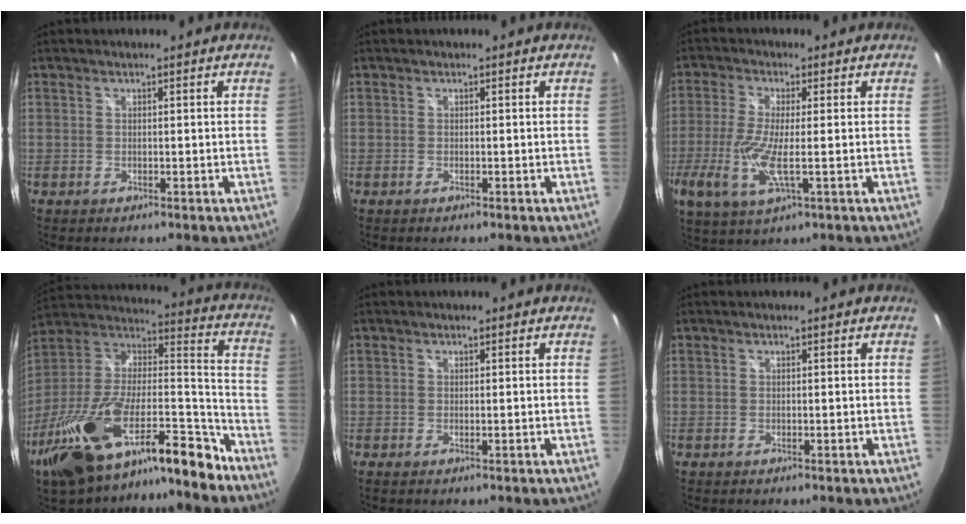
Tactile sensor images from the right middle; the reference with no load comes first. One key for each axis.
{"total": 0.0}
{"total": 9.9, "fx": -2.2, "fy": 2.5, "fz": 9.3, "tx": -0.204, "ty": -0.015, "tz": -0.044}
{"total": 29.3, "fx": -19.9, "fy": 9.1, "fz": 19.4, "tx": -0.340, "ty": -0.025, "tz": -0.331}
{"total": 0.0}
{"total": 0.0}